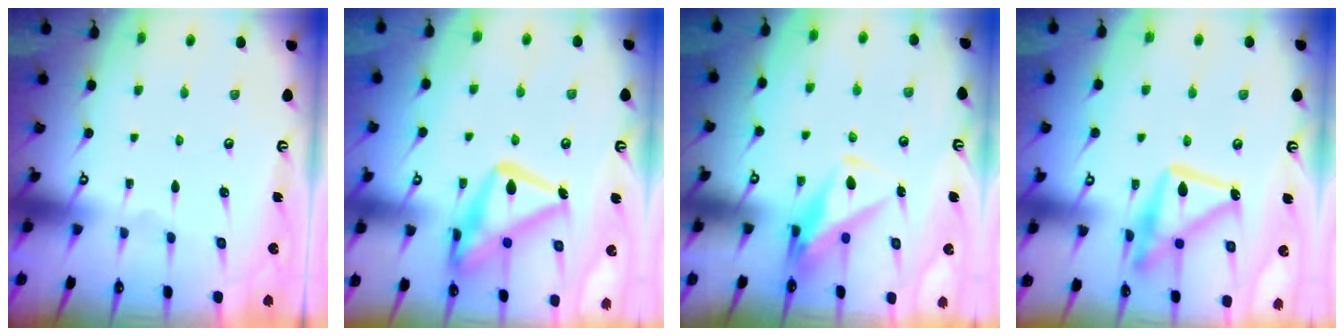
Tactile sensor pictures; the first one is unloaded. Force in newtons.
{"total": 19.9, "press": 19.8, "slide": 1.6}
{"total": 7.8, "press": 7.6, "slide": 1.4}
{"total": 16.2, "press": 16.2, "slide": 1.2}